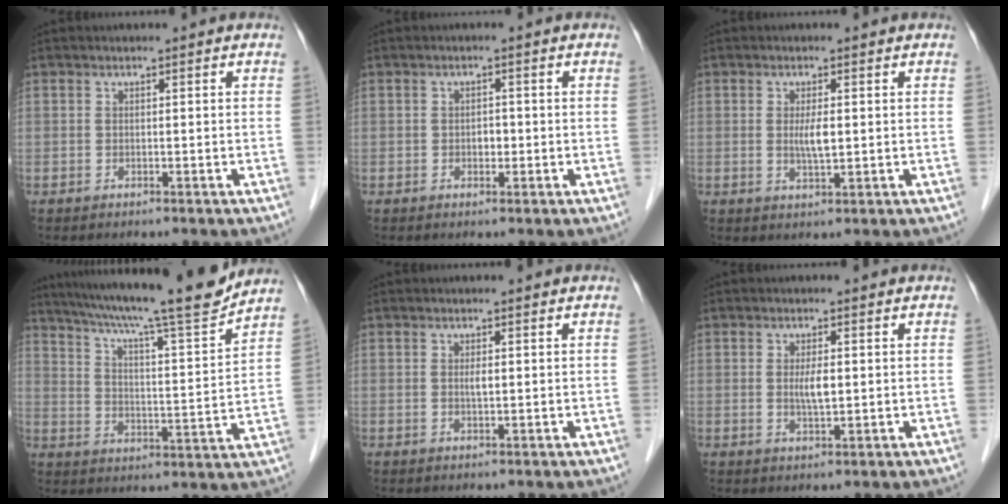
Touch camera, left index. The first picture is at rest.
{"total": 1.4, "force": [-0.3, 1.0, 1.0], "torque": [-0.016, 0.003, -0.004]}
{"total": 2.8, "force": [0.3, 0.5, 2.8], "torque": [-0.055, -0.004, 0.007]}
{"total": 19.1, "force": [16.6, -0.3, 9.4], "torque": [-0.159, -0.013, 0.244]}
{"total": 1.1, "force": [0.3, 0.2, 1.0], "torque": [-0.023, -0.001, 0.005]}
{"total": 2.8, "force": [0.3, 0.6, 2.7], "torque": [-0.052, -0.004, 0.008]}